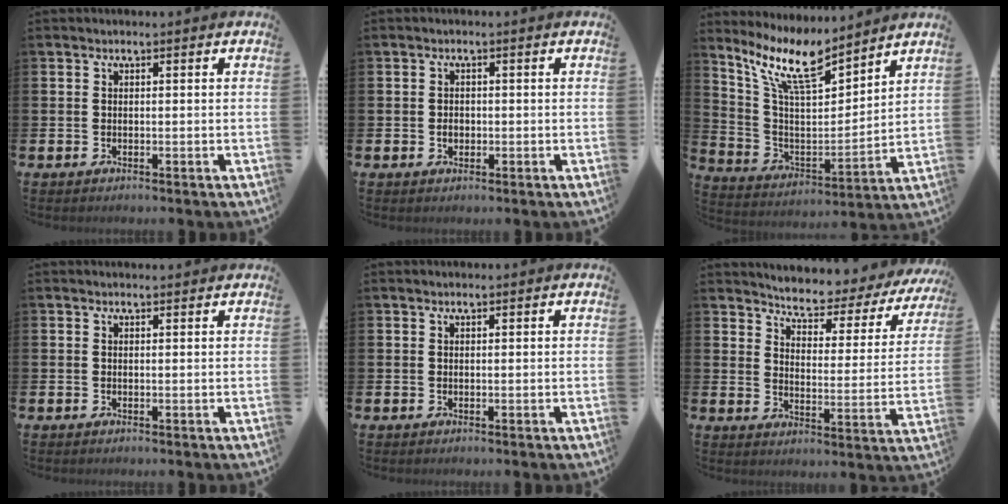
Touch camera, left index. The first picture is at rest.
{"total": 1.3, "force": [-0.1, 1.1, 0.7], "torque": [0.000, 0.002, -0.008]}
{"total": 11.1, "force": [9.0, 3.1, 5.8], "torque": [-0.140, -0.053, 0.157]}
{"total": 0.7, "force": [0.7, 0.1, 0.2], "torque": [0.007, -0.004, 0.010]}
{"total": 0.7, "force": [0.6, 0.1, 0.2], "torque": [0.010, -0.004, 0.008]}
{"total": 5.1, "force": [4.9, 0.9, 1.0], "torque": [-0.046, -0.044, 0.077]}